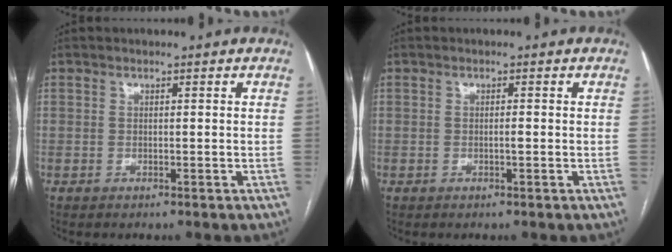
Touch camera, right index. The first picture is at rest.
{"total": 0.9, "force": [-0.2, 0.0, 0.8], "torque": [-0.015, 0.001, -0.003]}